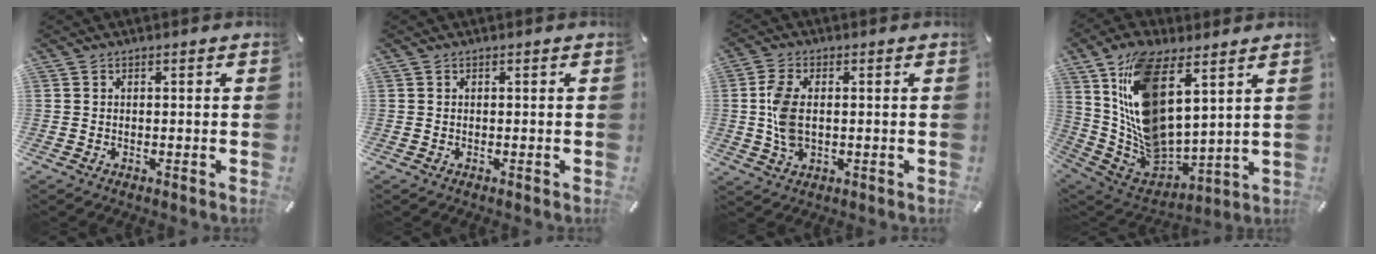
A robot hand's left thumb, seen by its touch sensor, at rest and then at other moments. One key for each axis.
{"total": 0.0}
{"total": 7.5, "fx": 0.3, "fy": 4.3, "fz": 6.1, "tx": -0.134, "ty": 0.001, "tz": 0.000}
{"total": 15.7, "fx": 7.5, "fy": 7.8, "fz": 11.4, "tx": -0.228, "ty": -0.057, "tz": 0.138}